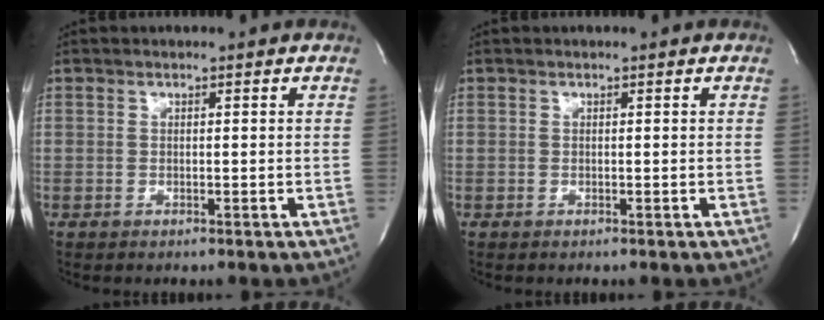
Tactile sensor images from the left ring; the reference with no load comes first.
{"total": 0.0}